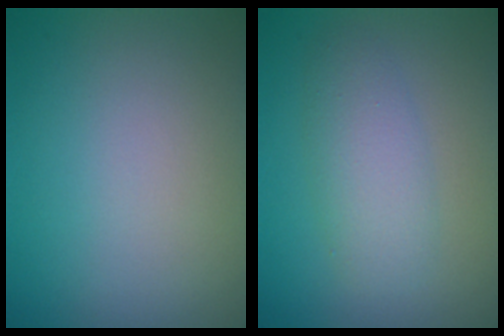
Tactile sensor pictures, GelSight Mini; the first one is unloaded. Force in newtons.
{"total": 3.1, "press": 3.1, "slide": 0.1}